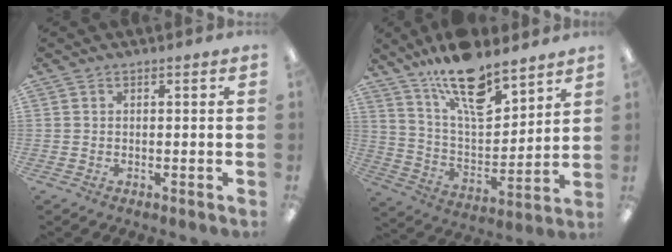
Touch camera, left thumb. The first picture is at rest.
{"total": 17.5, "force": [12.7, 6.5, 10.1], "torque": [-0.172, -0.074, 0.218]}